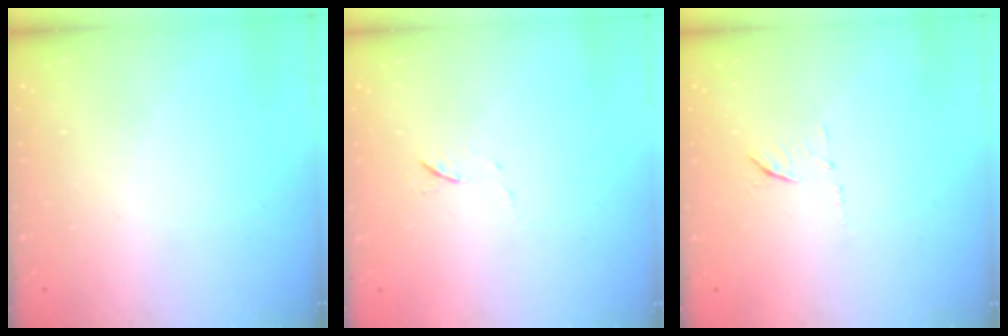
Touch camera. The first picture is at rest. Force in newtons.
{"total": 5.2, "press": 5.1, "slide": 0.7}
{"total": 6.0, "press": 6.0, "slide": 0.6}